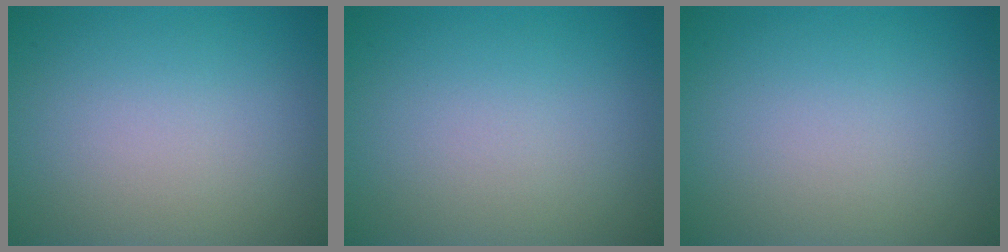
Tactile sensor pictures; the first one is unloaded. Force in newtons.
{"total": 0.0}
{"total": 0.0}